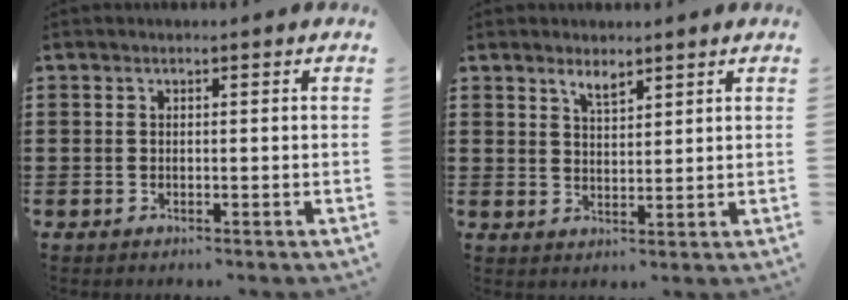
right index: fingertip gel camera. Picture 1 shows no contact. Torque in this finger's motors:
{"motor_torque": [0.01, 0.00, 0.06, 0.05]}